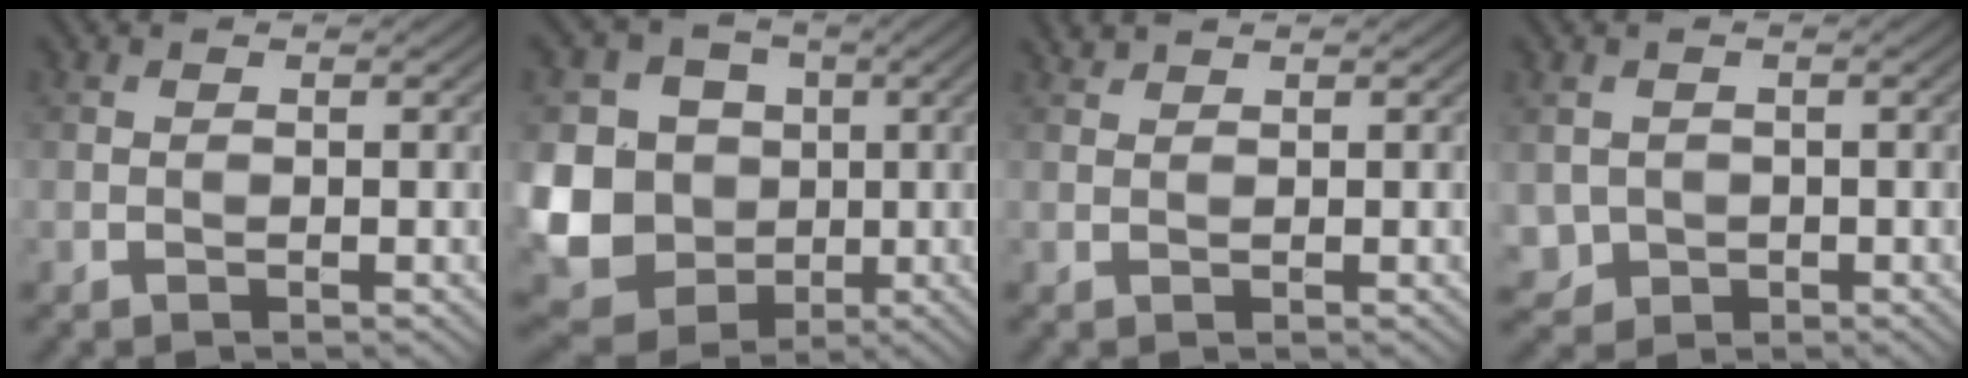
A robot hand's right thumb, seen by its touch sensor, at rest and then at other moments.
{"total": 17.5, "force": [-1.2, 16.2, 6.5], "torque": [-0.217, -0.016, -0.043]}
{"total": 0.9, "force": [0.9, 0.0, 0.1], "torque": [-0.007, 0.004, 0.022]}
{"total": 2.5, "force": [0.1, 2.5, 0.6], "torque": [-0.023, -0.013, 0.004]}